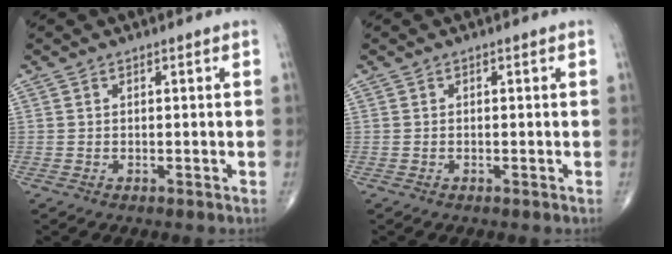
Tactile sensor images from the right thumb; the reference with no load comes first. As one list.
[{"total": 0.0}]